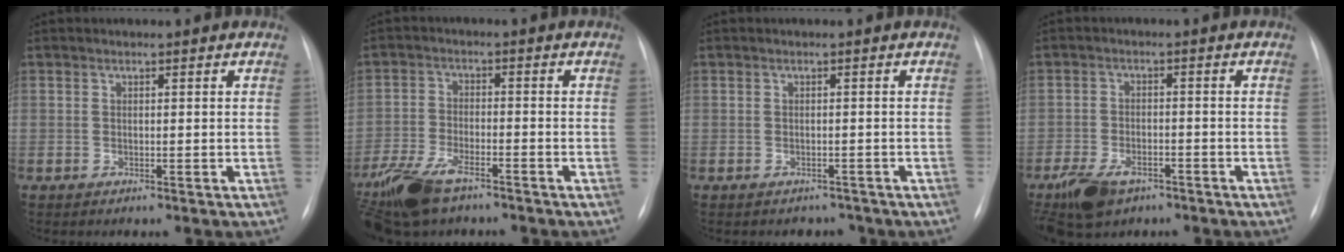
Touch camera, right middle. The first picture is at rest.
{"total": 10.0, "force": [-7.3, 3.6, 5.9], "torque": [-0.124, -0.015, -0.133]}
{"total": 2.1, "force": [-1.7, 1.1, -0.3], "torque": [0.004, 0.007, -0.023]}
{"total": 7.5, "force": [-4.9, 4.0, 4.0], "torque": [-0.079, -0.005, -0.078]}